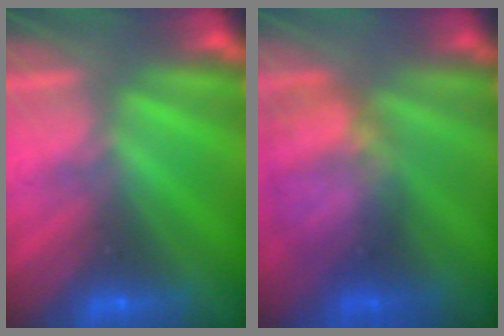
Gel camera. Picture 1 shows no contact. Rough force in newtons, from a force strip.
{"total": 7.0}